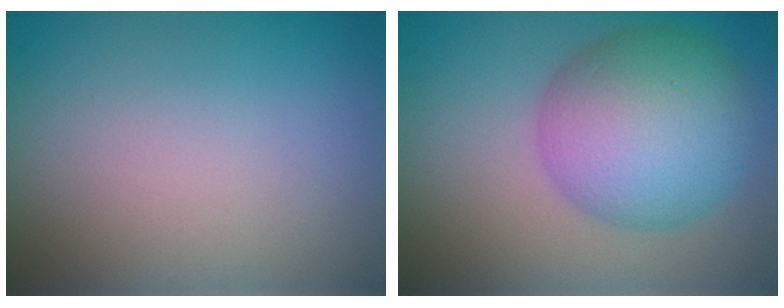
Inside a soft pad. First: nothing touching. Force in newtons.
{"total": 8.6, "press": 8.6, "slide": 0.1}